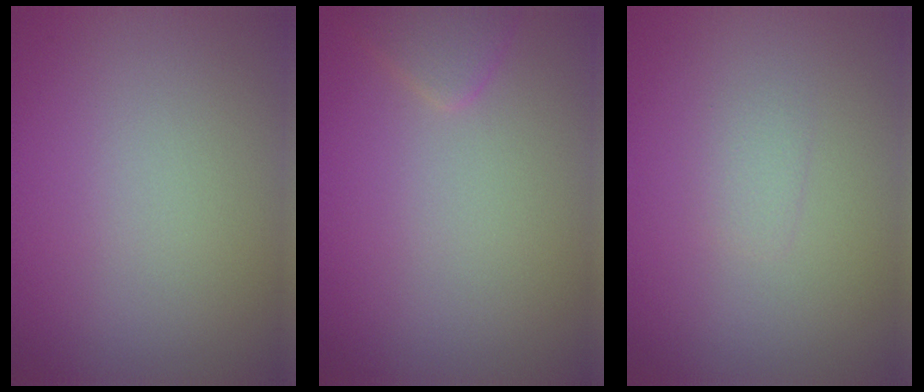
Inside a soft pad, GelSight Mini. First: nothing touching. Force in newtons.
{"total": 1.4, "press": 1.4, "slide": 0.1}
{"total": 0.9, "press": 0.9, "slide": 0.0}